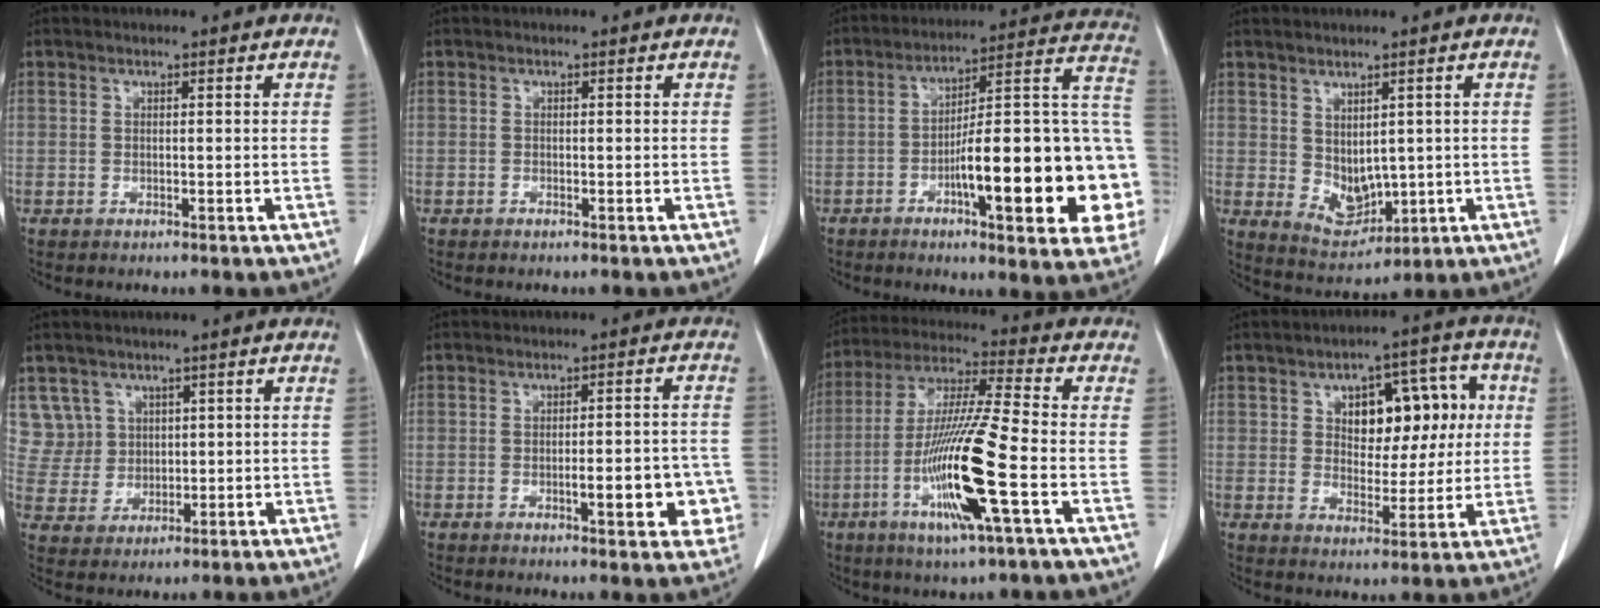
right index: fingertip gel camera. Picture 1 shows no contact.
{"total": 0.0}
{"total": 24.3, "force": [-6.0, 4.2, 23.1], "torque": [-0.238, 0.024, -0.073]}
{"total": 5.8, "force": [0.5, 4.0, 4.3], "torque": [-0.071, -0.009, 0.038]}
{"total": 6.3, "force": [3.1, 5.5, -0.3], "torque": [0.013, 0.013, 0.074]}
{"total": 7.8, "force": [-2.4, 2.1, 7.1], "torque": [-0.077, 0.014, -0.025]}
{"total": 16.0, "force": [-5.1, 0.0, 15.1], "torque": [-0.304, -0.018, -0.098]}
{"total": 11.7, "force": [2.7, 6.5, 9.3], "torque": [-0.119, 0.035, 0.047]}